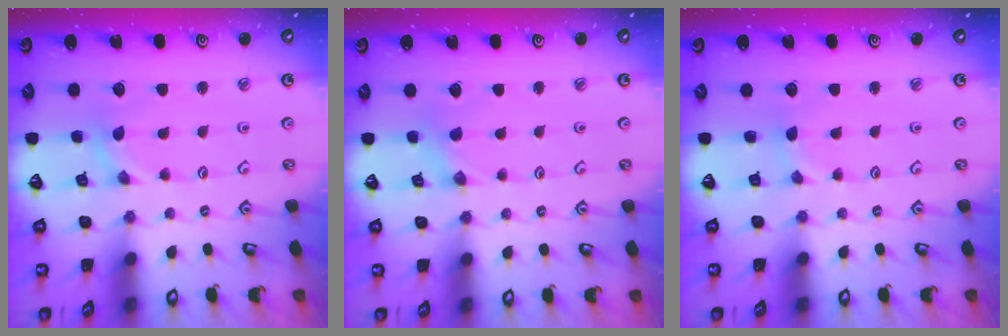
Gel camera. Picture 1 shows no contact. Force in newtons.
{"total": 1.3, "press": 1.3, "slide": 0.2}
{"total": 1.3, "press": 1.2, "slide": 0.2}